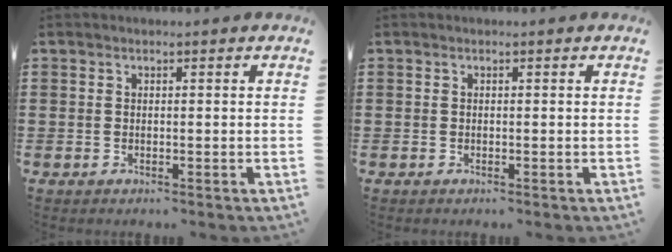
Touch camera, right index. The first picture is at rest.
{"total": 0.0}